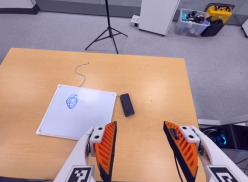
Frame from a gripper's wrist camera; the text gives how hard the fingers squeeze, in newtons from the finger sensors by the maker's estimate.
{"total": 0.0}